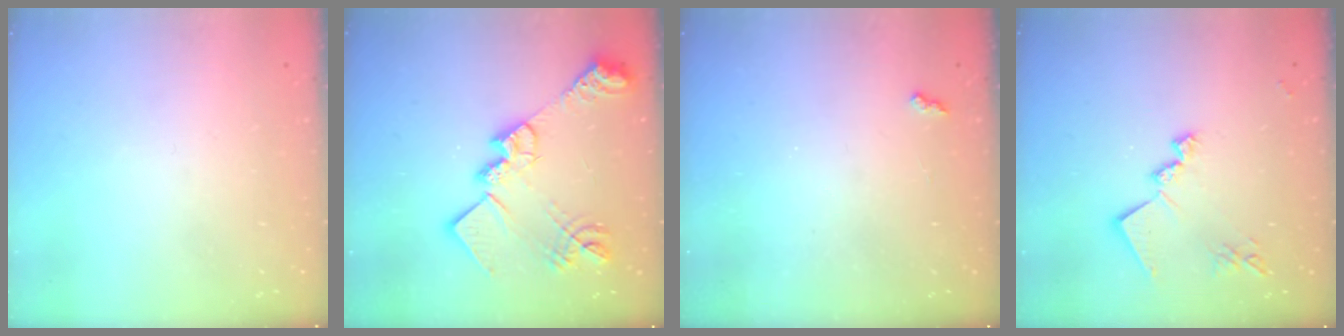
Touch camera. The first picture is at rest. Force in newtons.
{"total": 21.7, "press": 21.7, "slide": 1.3}
{"total": 2.4, "press": 2.4, "slide": 0.4}
{"total": 14.1, "press": 14.1, "slide": 0.6}